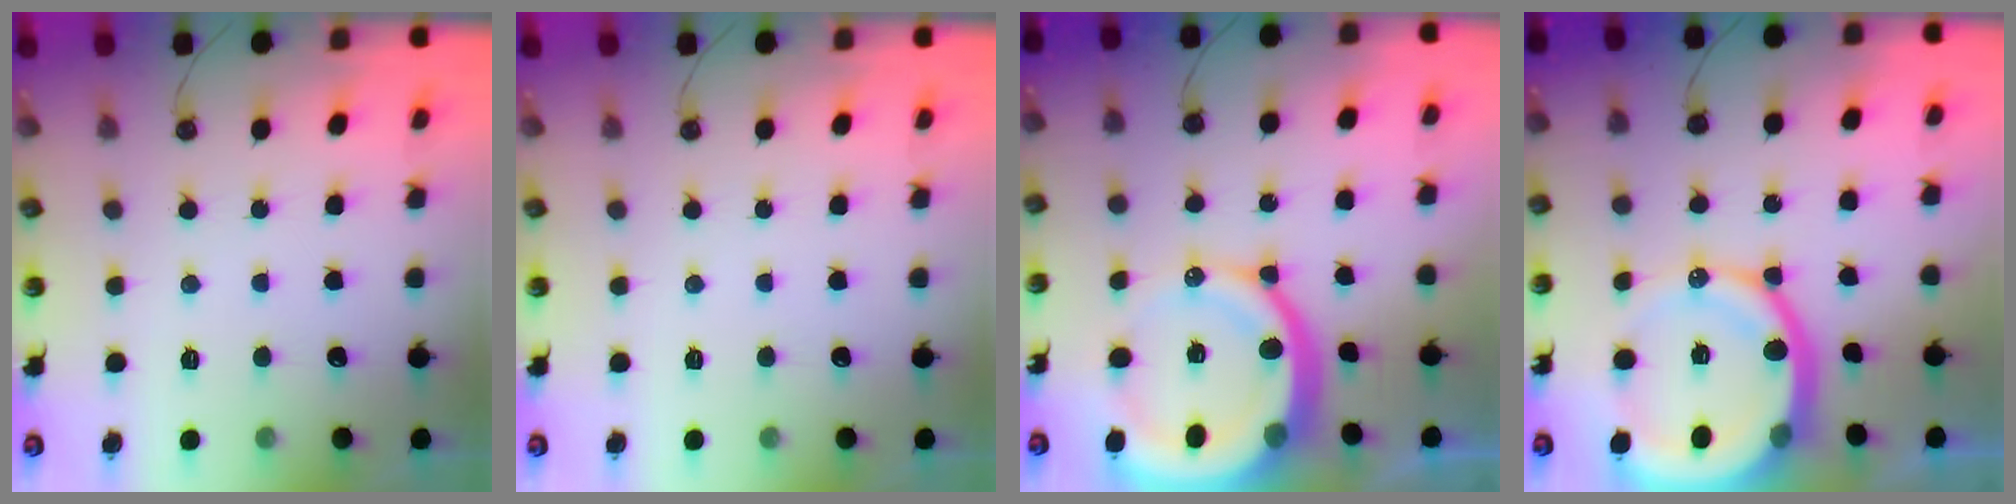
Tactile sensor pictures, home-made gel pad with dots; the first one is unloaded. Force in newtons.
{"total": 0.0}
{"total": 17.7, "press": 17.6, "slide": 2.0}
{"total": 17.3, "press": 17.1, "slide": 2.3}